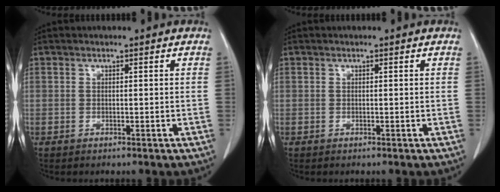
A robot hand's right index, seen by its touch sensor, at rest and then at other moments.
{"total": 0.0}